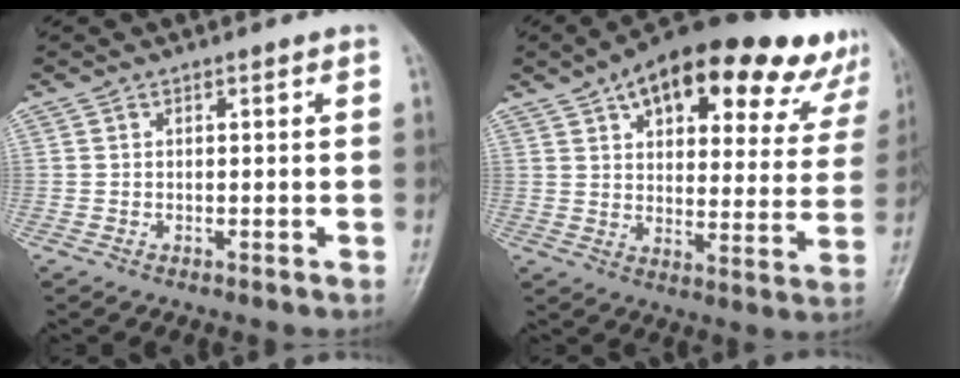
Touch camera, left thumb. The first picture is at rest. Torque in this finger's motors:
{"motor_torque": [1.22, 0.26, 1.32, -1.45, 0.22]}